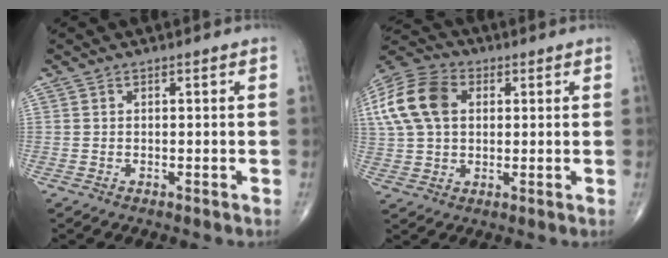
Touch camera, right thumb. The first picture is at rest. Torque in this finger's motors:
{"motor_torque": [-0.45, 0.88, 0.59, -0.25, 0.28]}